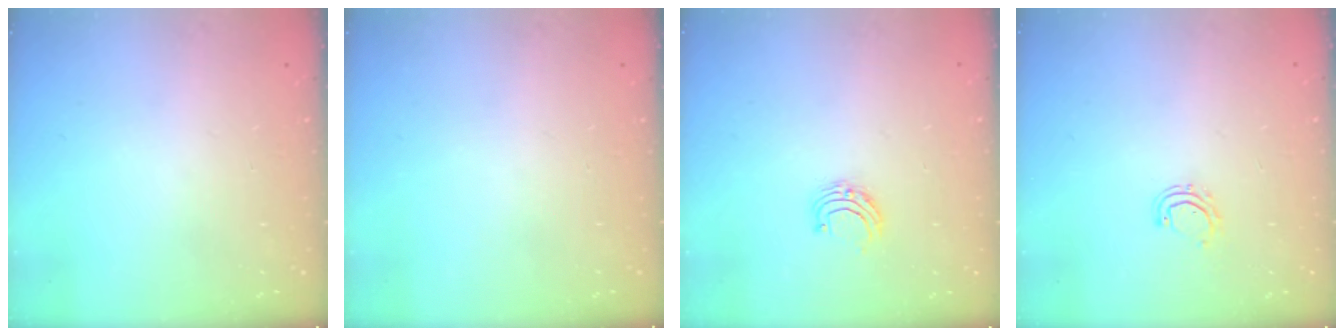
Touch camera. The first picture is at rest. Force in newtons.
{"total": 0.0}
{"total": 5.0, "press": 5.0, "slide": 0.5}
{"total": 4.4, "press": 4.2, "slide": 1.0}